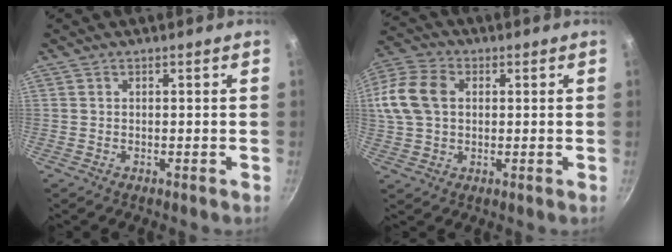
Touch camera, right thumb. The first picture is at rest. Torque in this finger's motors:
{"motor_torque": [-0.25, 0.46, 0.22, -0.18, 0.15]}